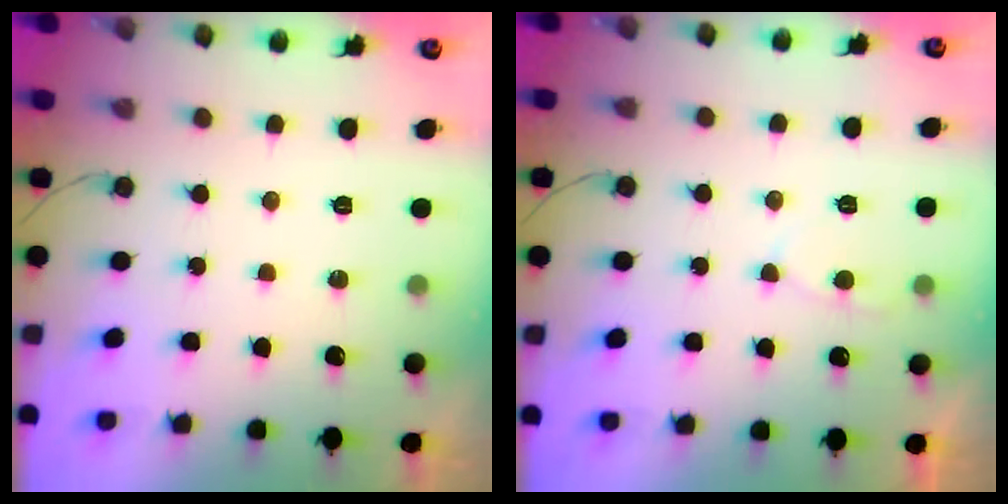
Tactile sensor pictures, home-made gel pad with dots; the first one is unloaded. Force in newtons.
{"total": 3.5, "press": 3.5, "slide": 0.4}